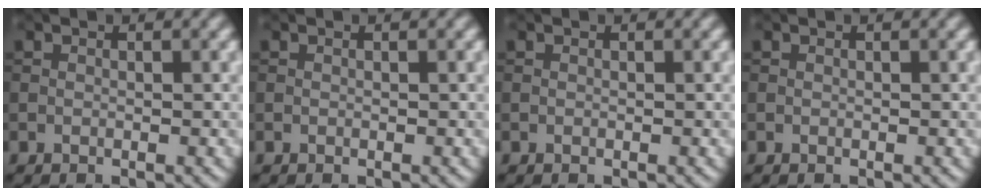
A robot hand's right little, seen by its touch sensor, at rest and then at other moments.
{"total": 0.0}
{"total": 0.0}
{"total": 0.0}